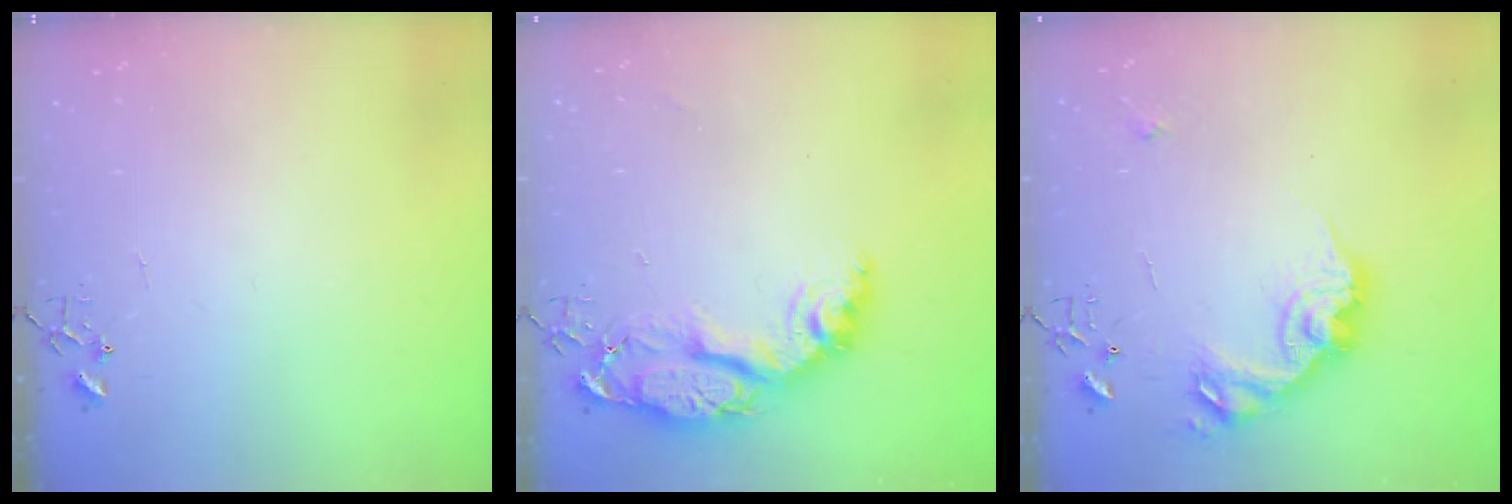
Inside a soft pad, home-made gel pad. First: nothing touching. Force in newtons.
{"total": 15.4, "press": 15.3, "slide": 1.2}
{"total": 16.0, "press": 16.0, "slide": 0.3}